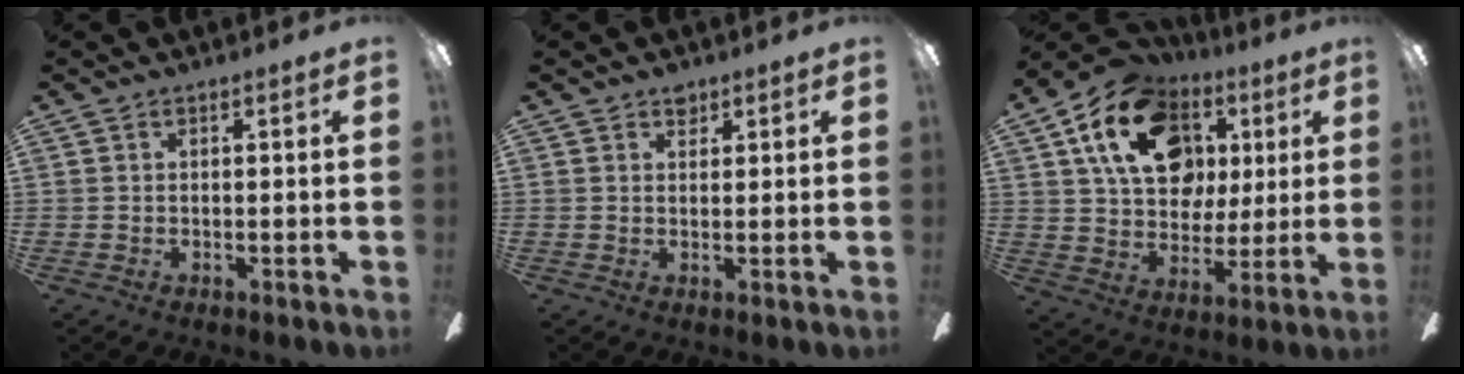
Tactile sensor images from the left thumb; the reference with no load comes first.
{"total": 2.1, "force": [1.6, 1.2, 0.7], "torque": [-0.001, -0.006, 0.026]}
{"total": 20.6, "force": [8.3, 14.7, 11.8], "torque": [-0.198, -0.017, 0.152]}